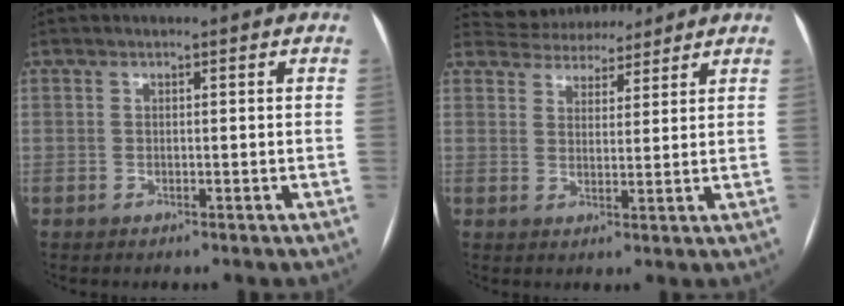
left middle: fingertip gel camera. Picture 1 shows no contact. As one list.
[{"total": 8.2, "force": [7.6, 2.7, 1.2], "torque": [-0.016, 0.017, 0.113]}]